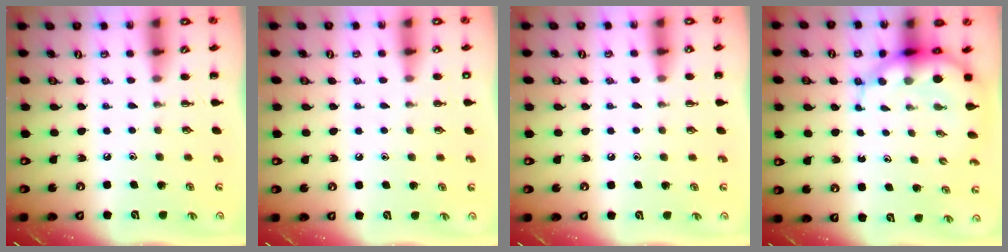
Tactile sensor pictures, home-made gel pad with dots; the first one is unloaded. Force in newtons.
{"total": 1.8, "press": 1.8, "slide": 0.3}
{"total": 5.0, "press": 4.7, "slide": 1.7}
{"total": 8.3, "press": 7.9, "slide": 2.3}